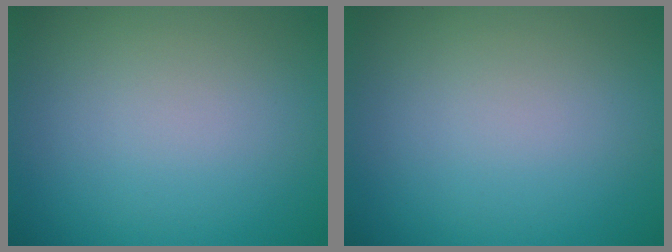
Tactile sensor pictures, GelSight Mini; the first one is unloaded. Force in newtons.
{"total": 0.0}